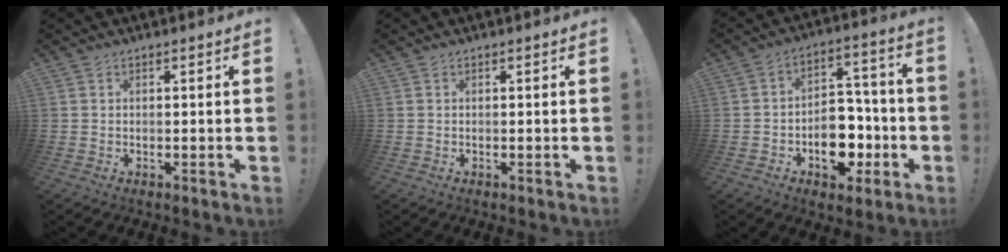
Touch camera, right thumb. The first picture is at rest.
{"total": 0.0}
{"total": 13.8, "force": [-5.2, 9.8, 8.3], "torque": [-0.098, 0.048, -0.077]}